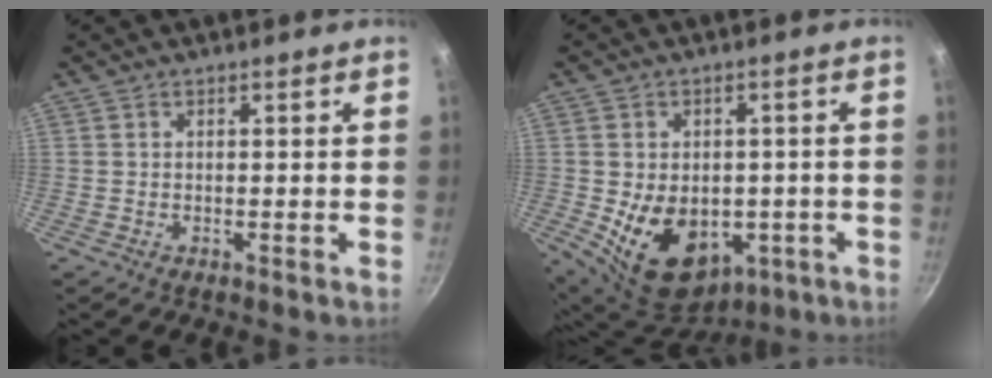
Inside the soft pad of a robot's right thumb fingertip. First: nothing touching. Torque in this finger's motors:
{"motor_torque": [-0.21, 0.60, 0.04, 0.06, 0.13]}